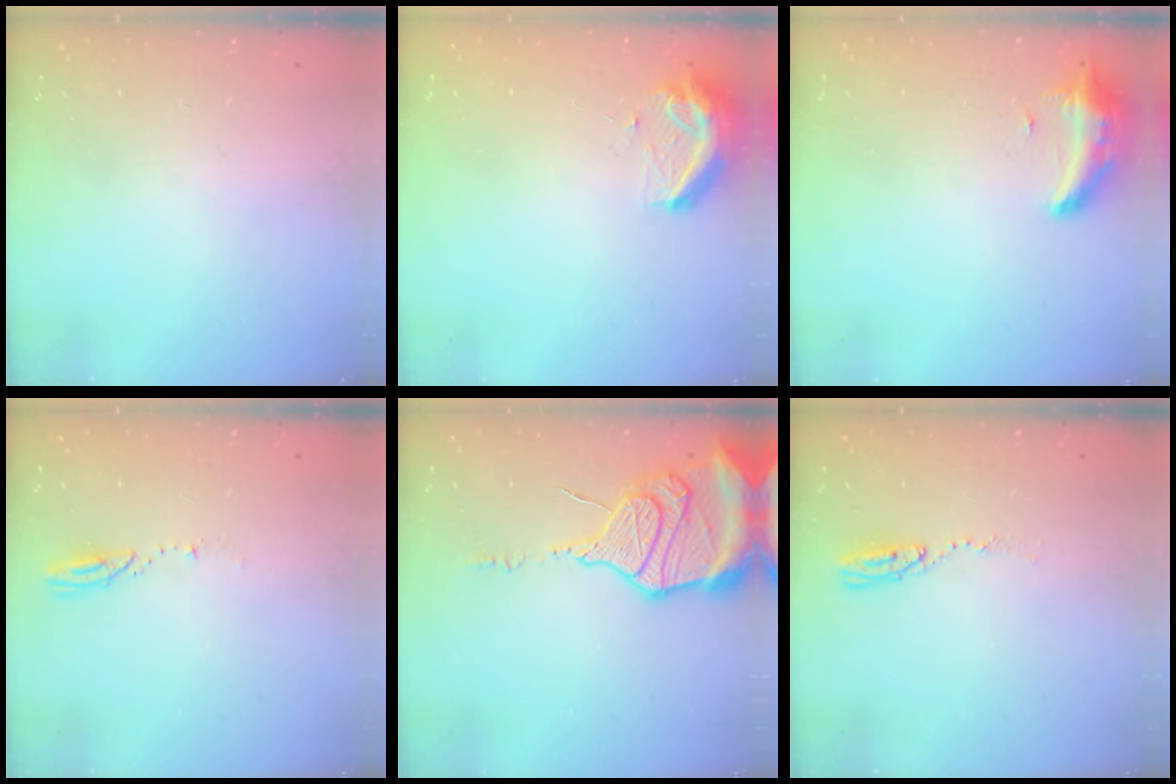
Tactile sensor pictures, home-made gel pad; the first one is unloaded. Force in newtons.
{"total": 9.2, "press": 9.2, "slide": 0.3}
{"total": 12.2, "press": 9.7, "slide": 7.4}
{"total": 3.2, "press": 3.2, "slide": 0.4}
{"total": 18.9, "press": 18.8, "slide": 1.8}
{"total": 4.8, "press": 4.7, "slide": 0.4}